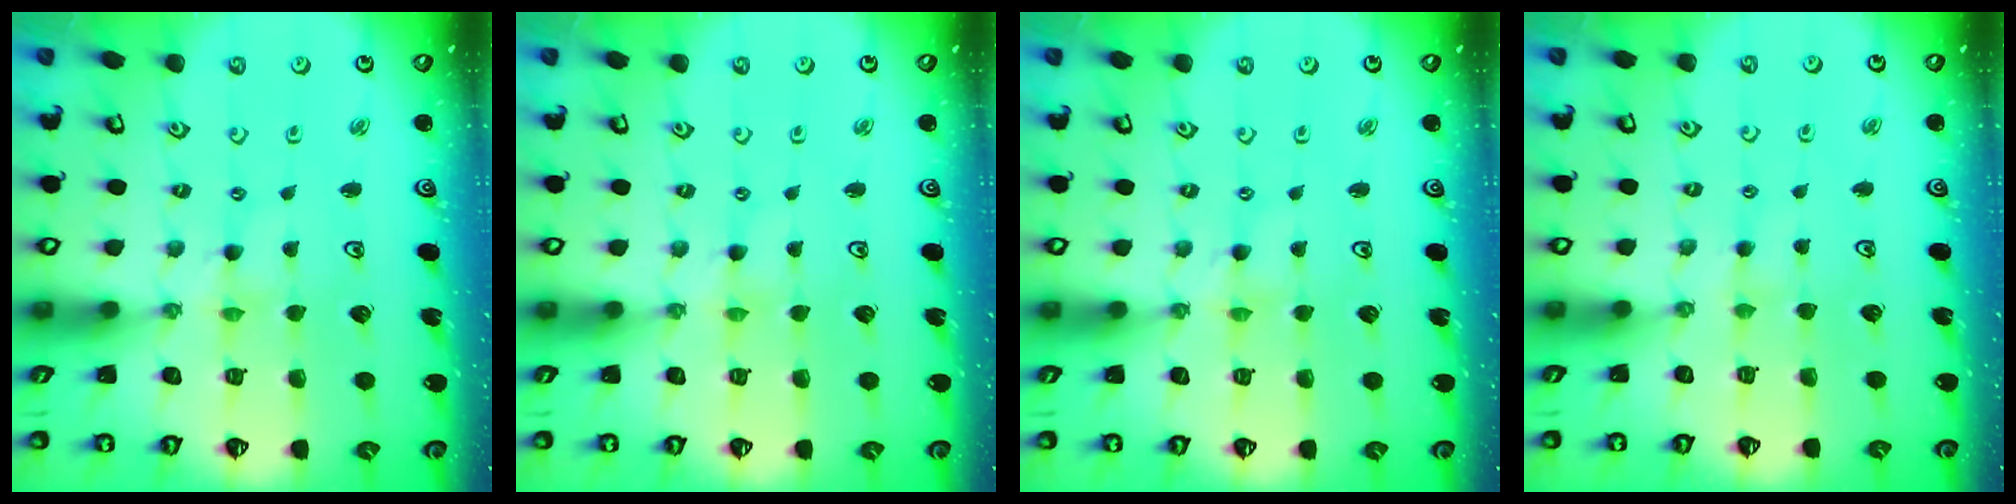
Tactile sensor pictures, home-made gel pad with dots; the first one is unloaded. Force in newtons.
{"total": 0.0}
{"total": 0.0}
{"total": 2.2, "press": 2.2, "slide": 0.4}